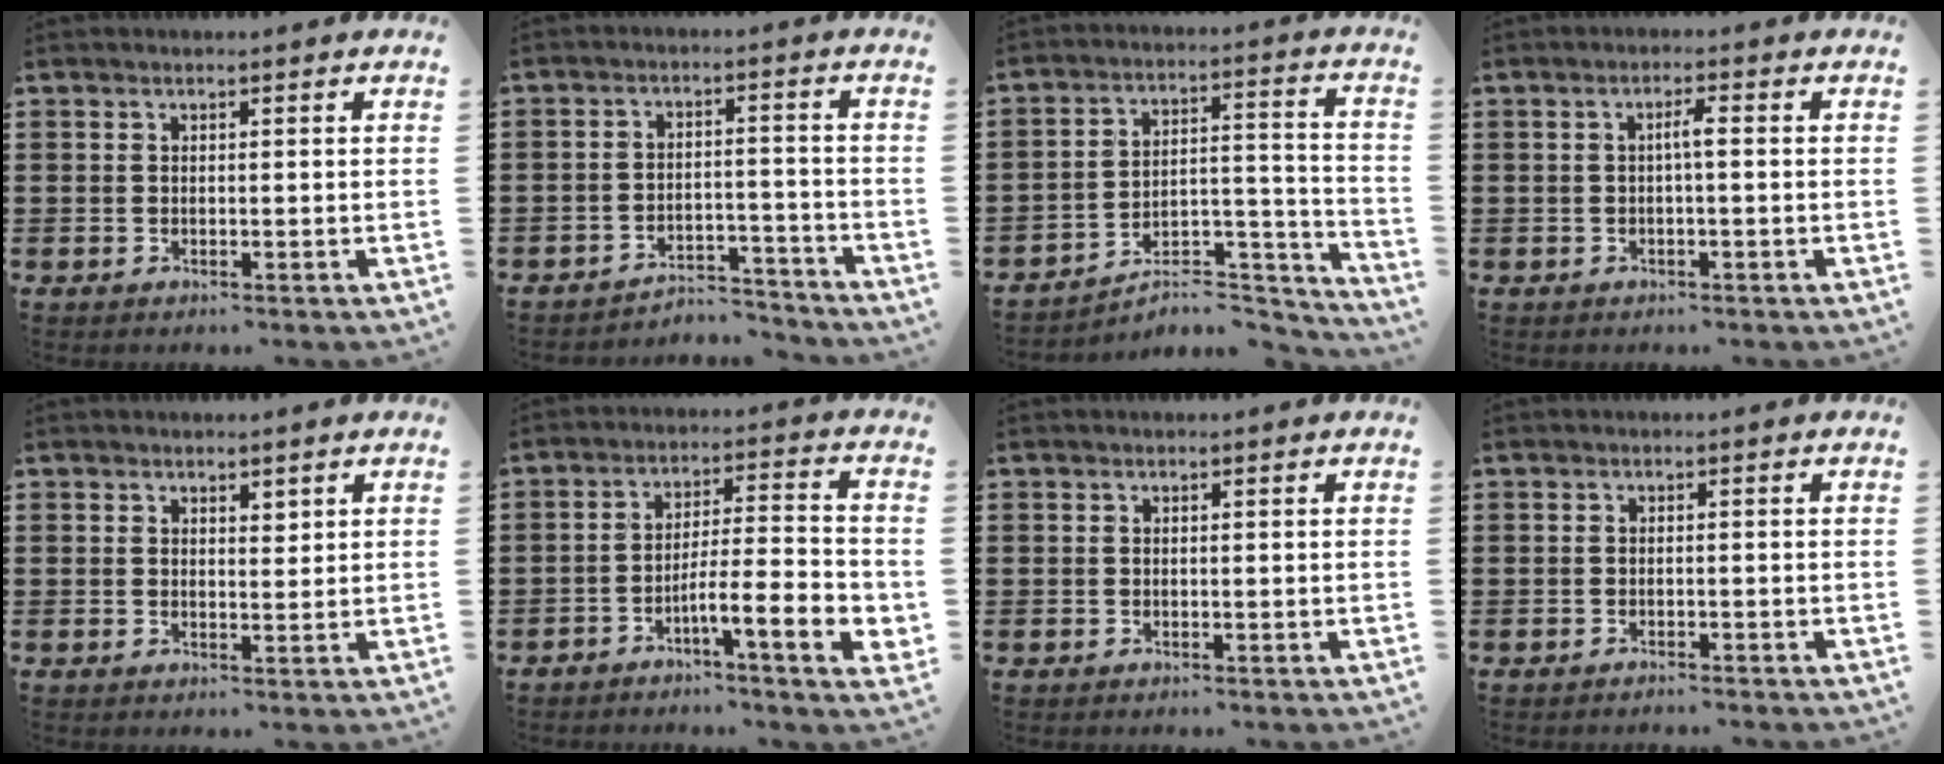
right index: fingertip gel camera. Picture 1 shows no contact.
{"total": 4.3, "force": [-4.2, 0.7, 1.0], "torque": [-0.027, 0.005, -0.089]}
{"total": 5.7, "force": [-5.1, 1.4, 2.2], "torque": [-0.034, -0.001, -0.102]}
{"total": 2.1, "force": [-0.2, 0.2, 2.1], "torque": [-0.041, 0.003, -0.007]}
{"total": 1.6, "force": [1.3, 0.8, 0.4], "torque": [-0.002, 0.002, 0.023]}
{"total": 7.8, "force": [-4.0, 1.0, 6.7], "torque": [-0.119, -0.008, -0.073]}
{"total": 0.0}
{"total": 0.8, "force": [-0.8, 0.0, 0.1], "torque": [-0.005, -0.001, -0.017]}